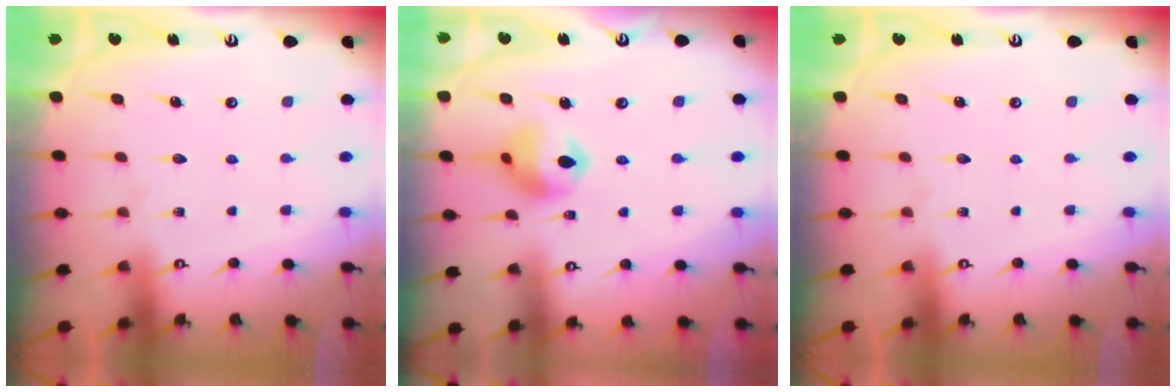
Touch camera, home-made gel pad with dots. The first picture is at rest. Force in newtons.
{"total": 11.2, "press": 11.1, "slide": 1.5}
{"total": 0.0}